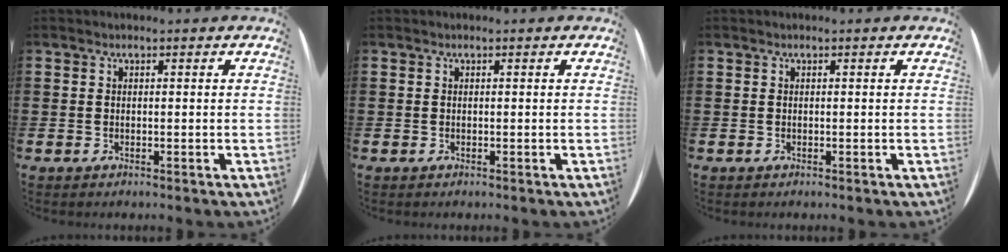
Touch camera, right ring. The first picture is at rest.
{"total": 0.0}
{"total": 0.0}